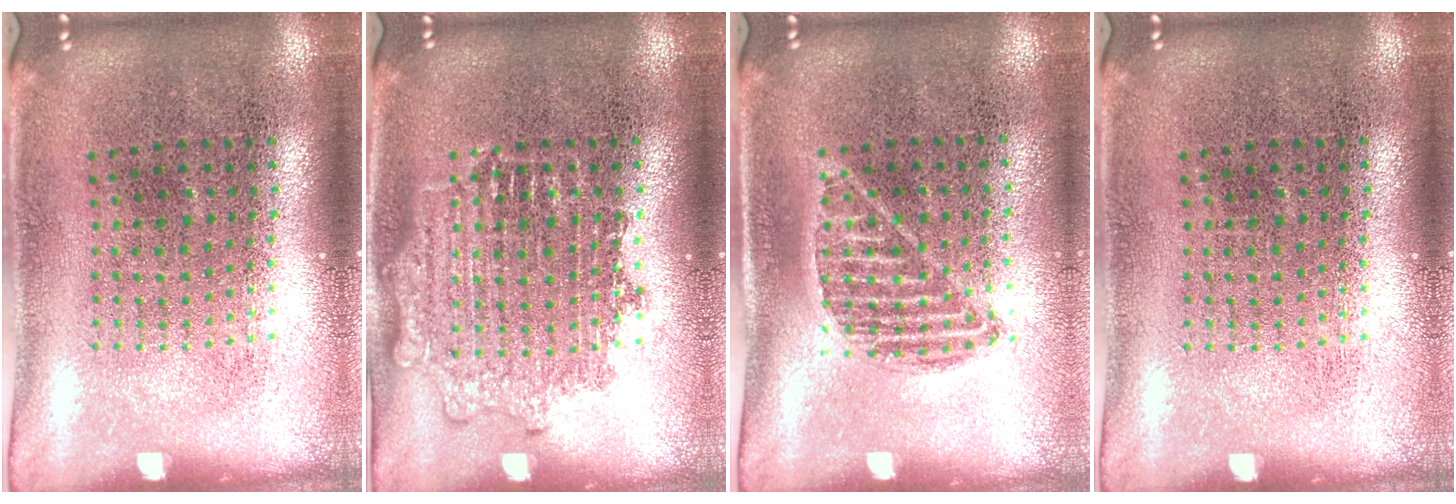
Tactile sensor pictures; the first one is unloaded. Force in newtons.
{"total": 2.4, "press": 2.4, "slide": 0.3}
{"total": 0.9, "press": 0.8, "slide": 0.5}
{"total": 0.0}